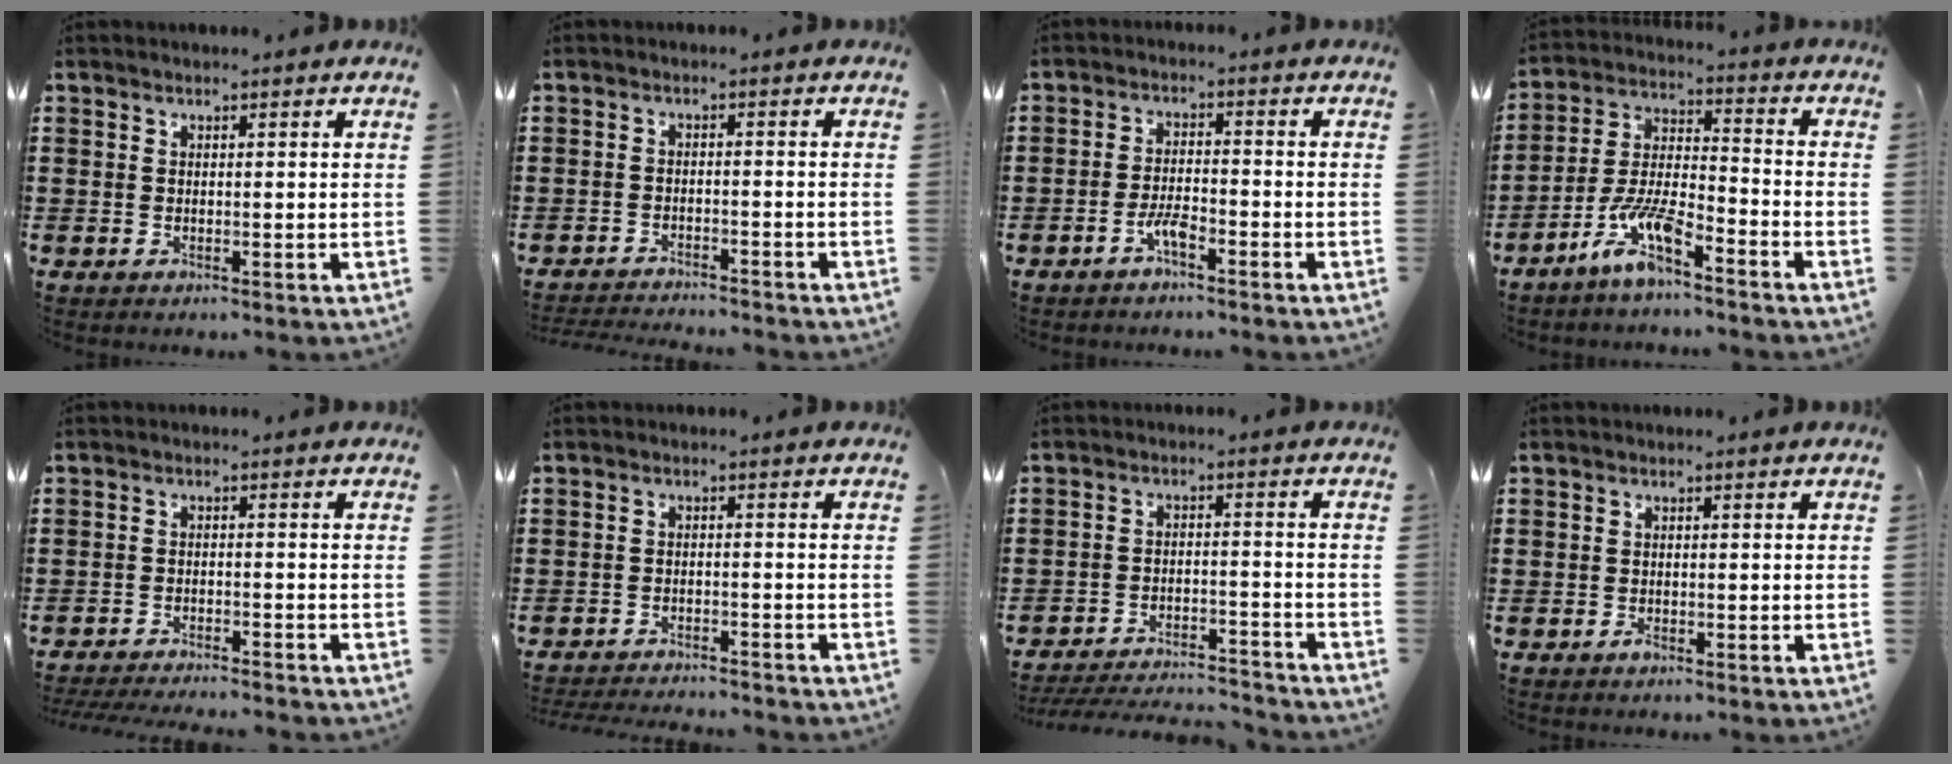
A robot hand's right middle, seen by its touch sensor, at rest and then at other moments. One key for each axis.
{"total": 2.5, "fx": -2.5, "fy": 0.0, "fz": 0.0, "tx": -0.005, "ty": 0.001, "tz": -0.052}
{"total": 3.6, "fx": -2.4, "fy": 0.9, "fz": 2.6, "tx": -0.058, "ty": 0.003, "tz": -0.048}
{"total": 8.6, "fx": -6.2, "fy": 1.8, "fz": 5.7, "tx": -0.127, "ty": -0.005, "tz": -0.122}
{"total": 2.9, "fx": -2.9, "fy": -0.1, "fz": 0.3, "tx": -0.008, "ty": 0.000, "tz": -0.061}
{"total": 2.7, "fx": -2.7, "fy": 0.1, "fz": 0.1, "tx": -0.007, "ty": 0.000, "tz": -0.056}
{"total": 4.9, "fx": -4.8, "fy": 0.5, "fz": 0.8, "tx": -0.029, "ty": -0.001, "tz": -0.104}
{"total": 1.0, "fx": -0.7, "fy": 0.6, "fz": 0.3, "tx": -0.006, "ty": 0.000, "tz": -0.014}